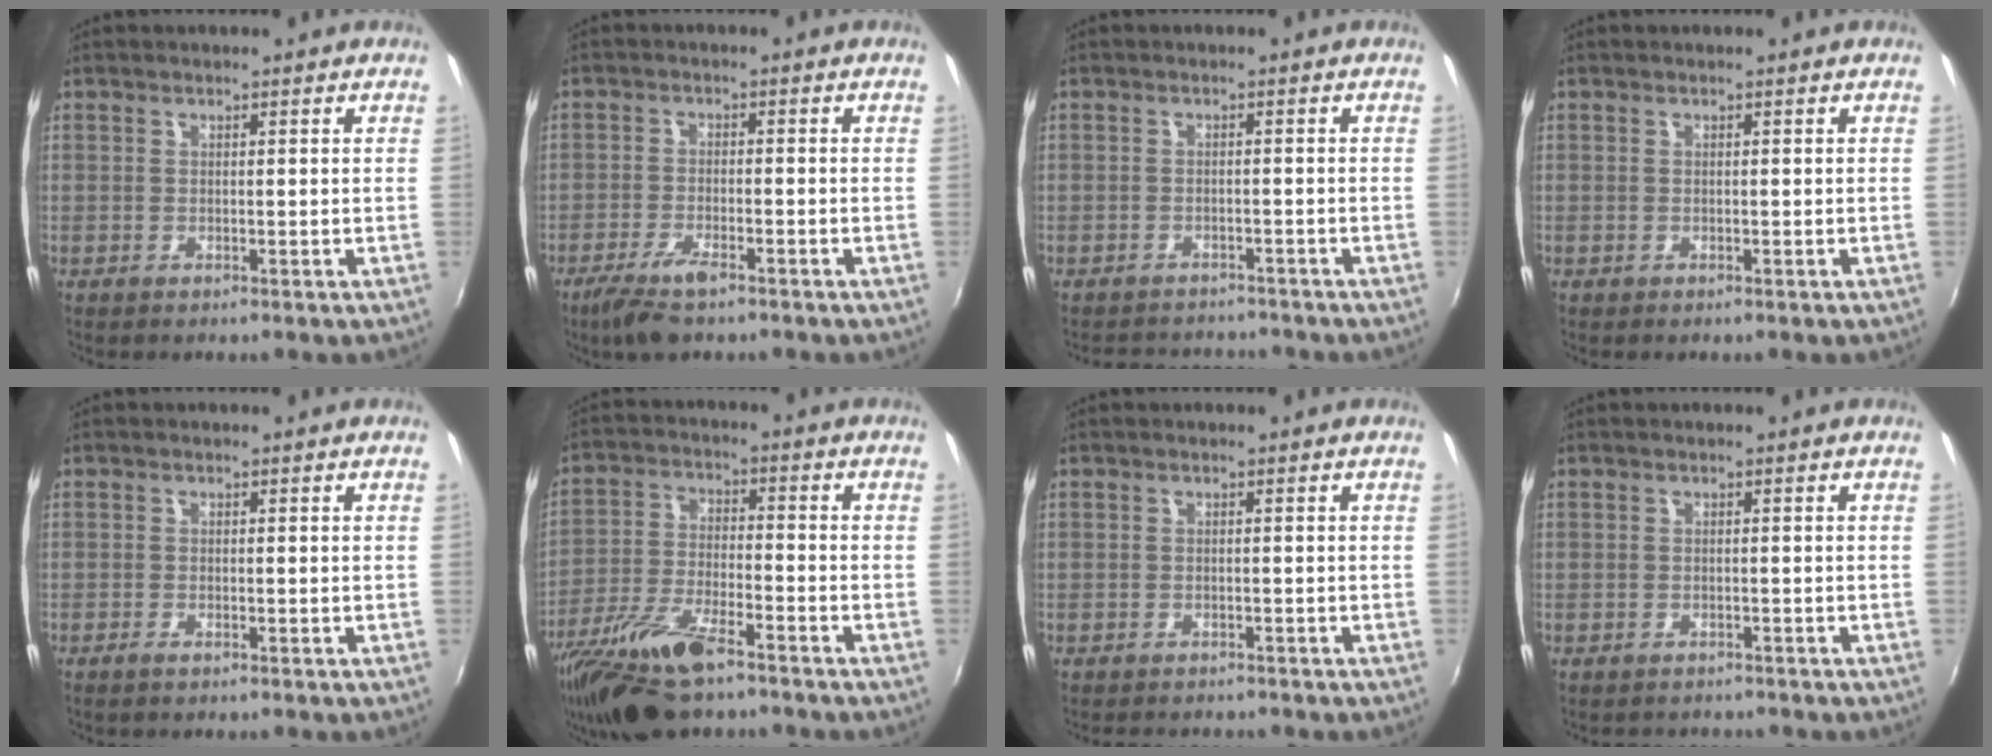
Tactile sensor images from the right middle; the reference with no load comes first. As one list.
[{"total": 6.3, "force": [-4.4, 1.7, 4.1], "torque": [-0.103, -0.014, -0.085]}, {"total": 6.6, "force": [-6.0, 2.4, 1.2], "torque": [-0.035, 0.007, -0.085]}, {"total": 0.0}, {"total": 1.2, "force": [-0.9, 0.2, 0.7], "torque": [-0.016, -0.004, -0.020]}, {"total": 14.5, "force": [-10.6, 3.8, 9.1], "torque": [-0.193, -0.033, -0.205]}, {"total": 2.5, "force": [-2.2, 1.0, 0.3], "torque": [-0.014, -0.004, -0.038]}, {"total": 2.0, "force": [-1.8, 0.9, 0.1], "torque": [-0.008, -0.006, -0.027]}]